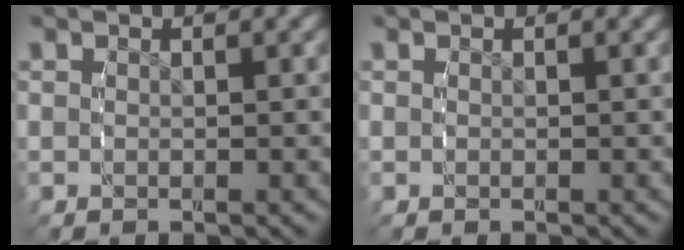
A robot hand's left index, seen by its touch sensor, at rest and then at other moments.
{"total": 0.0}